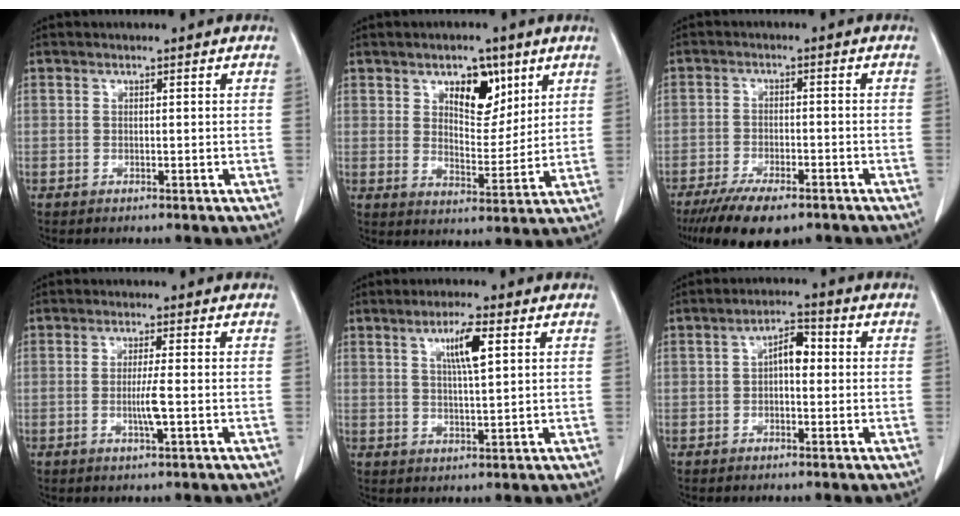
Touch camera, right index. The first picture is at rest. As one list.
[{"total": 7.8, "force": [4.2, 3.9, 5.3], "torque": [-0.078, 0.003, 0.070]}, {"total": 9.7, "force": [-7.1, 3.2, 5.9], "torque": [-0.091, -0.012, -0.110]}, {"total": 3.4, "force": [-0.7, -0.2, 3.3], "torque": [-0.065, -0.006, -0.013]}, {"total": 5.6, "force": [2.2, 0.5, 5.1], "torque": [-0.090, 0.000, 0.038]}, {"total": 4.8, "force": [0.1, 2.1, 4.3], "torque": [-0.075, 0.024, -0.002]}]